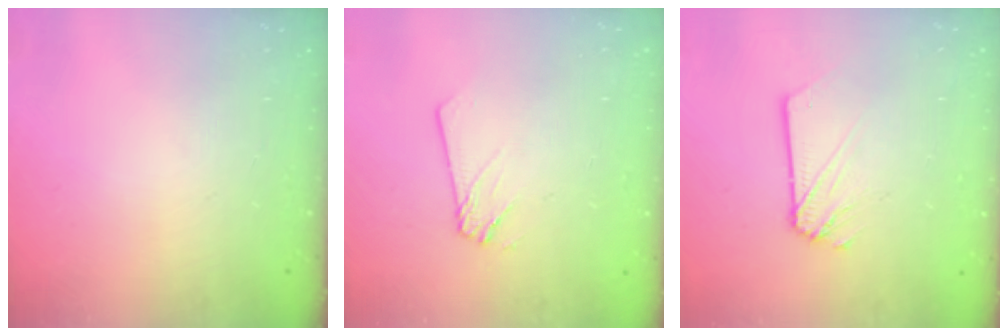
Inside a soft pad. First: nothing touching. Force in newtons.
{"total": 2.4, "press": 2.4, "slide": 0.2}
{"total": 2.5, "press": 2.5, "slide": 0.1}